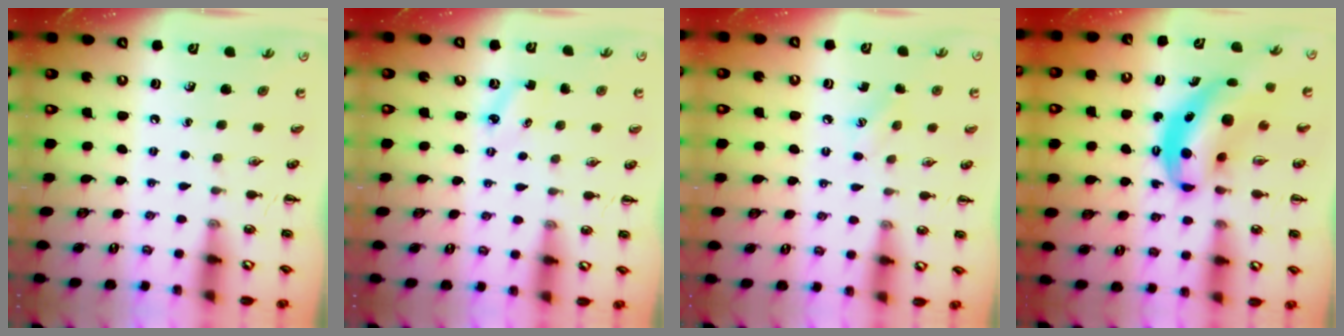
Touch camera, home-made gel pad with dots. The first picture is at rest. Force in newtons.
{"total": 3.2, "press": 3.0, "slide": 0.9}
{"total": 6.8, "press": 6.6, "slide": 1.7}
{"total": 8.2, "press": 8.0, "slide": 1.7}